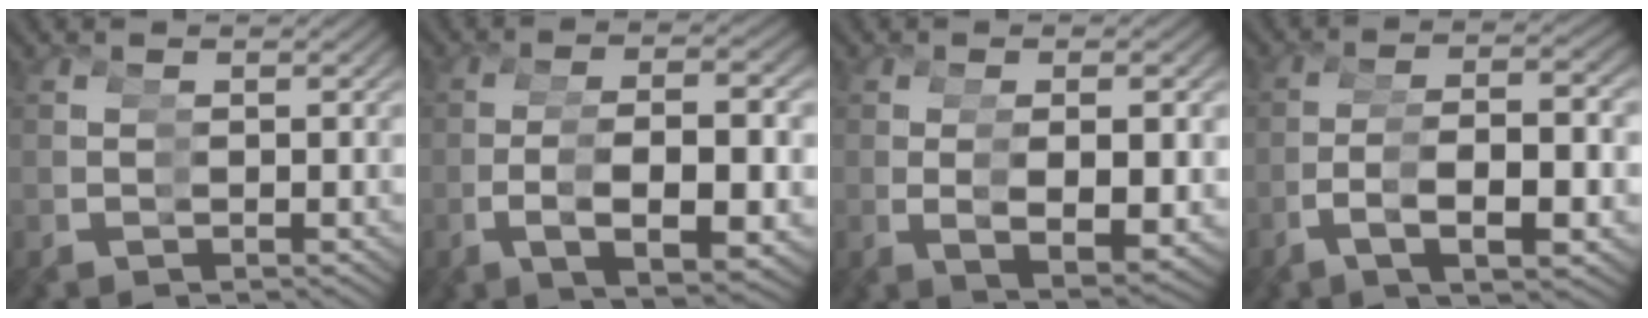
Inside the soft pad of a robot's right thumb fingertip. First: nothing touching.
{"total": 5.3, "force": [-0.4, 2.0, 4.9], "torque": [-0.099, 0.015, 0.000]}
{"total": 4.1, "force": [-0.1, 0.9, 4.0], "torque": [-0.070, 0.013, 0.001]}
{"total": 4.4, "force": [-0.4, 1.7, 4.0], "torque": [-0.069, 0.023, -0.006]}